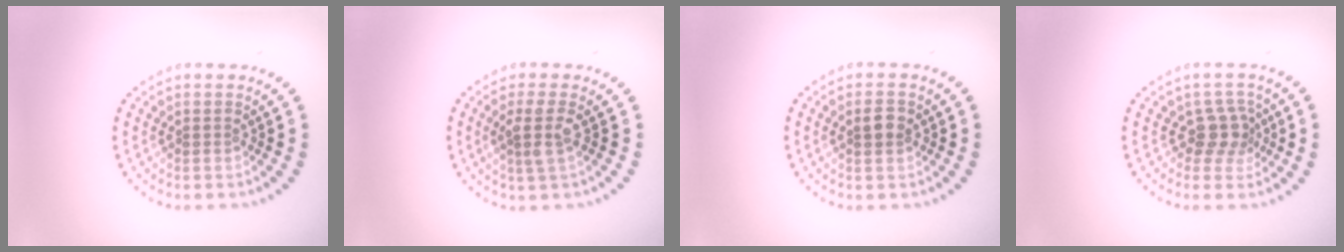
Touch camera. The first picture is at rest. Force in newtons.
{"total": 2.4, "press": 2.0, "slide": 1.4}
{"total": 1.7, "press": 1.7, "slide": 0.3}
{"total": 2.6, "press": 2.0, "slide": 1.6}